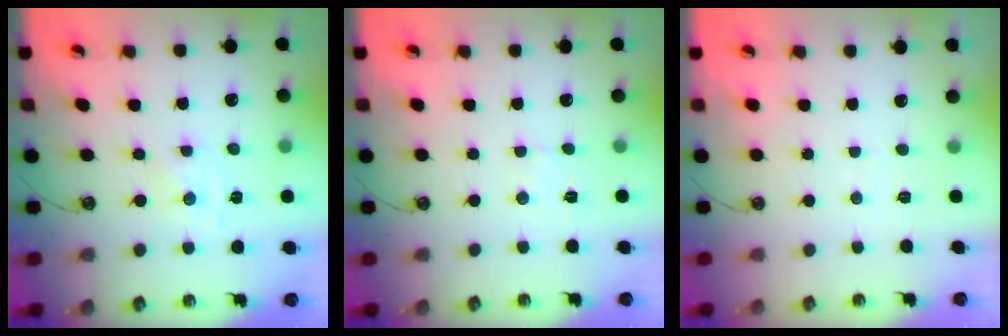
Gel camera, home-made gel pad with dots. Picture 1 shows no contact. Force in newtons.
{"total": 2.1, "press": 2.1, "slide": 0.4}
{"total": 2.6, "press": 2.6, "slide": 0.4}